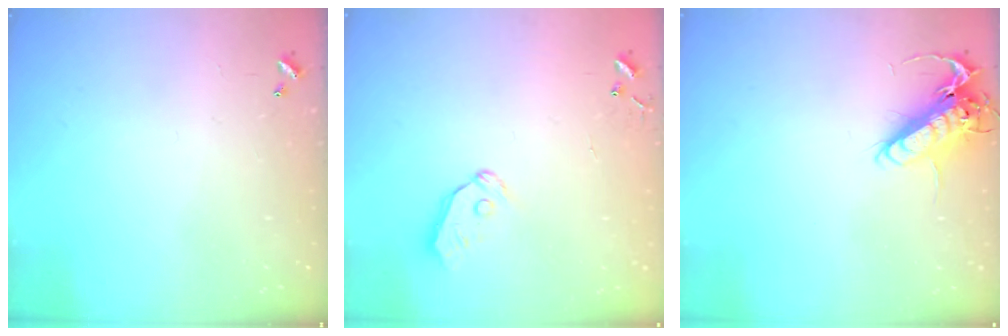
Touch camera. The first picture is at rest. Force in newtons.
{"total": 6.1, "press": 6.1, "slide": 0.6}
{"total": 13.3, "press": 13.1, "slide": 2.4}